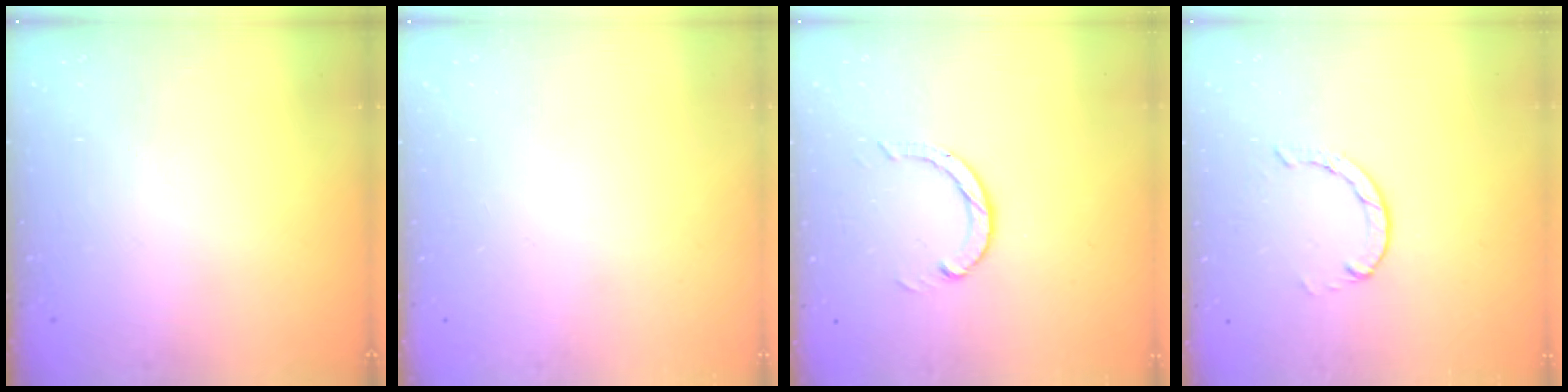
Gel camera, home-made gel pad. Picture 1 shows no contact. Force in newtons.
{"total": 0.0}
{"total": 3.0, "press": 3.0, "slide": 0.3}
{"total": 1.3, "press": 1.2, "slide": 0.3}